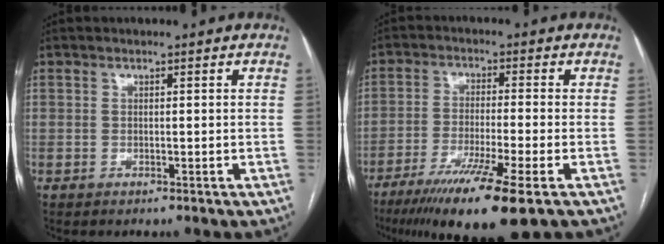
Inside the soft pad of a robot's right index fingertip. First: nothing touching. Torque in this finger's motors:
{"motor_torque": [1.12, -1.01, 0.86, 0.21]}